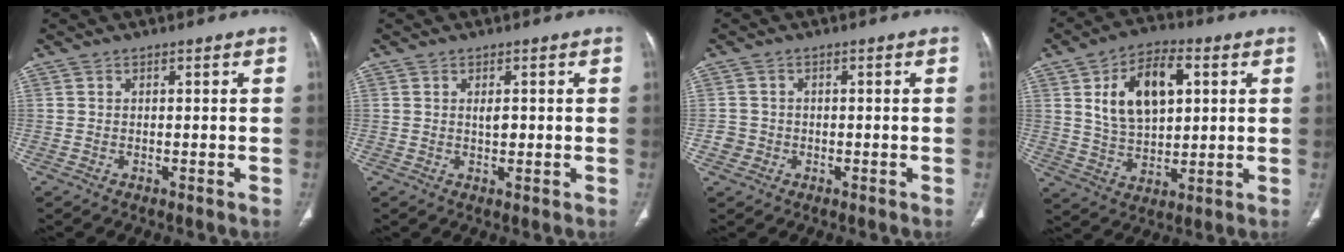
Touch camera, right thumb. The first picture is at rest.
{"total": 1.8, "force": [0.2, 0.9, 1.6], "torque": [-0.028, -0.002, 0.006]}
{"total": 2.2, "force": [-0.7, 2.1, 0.2], "torque": [0.006, 0.009, -0.015]}
{"total": 14.1, "force": [4.1, 8.2, 10.7], "torque": [-0.164, -0.001, 0.076]}